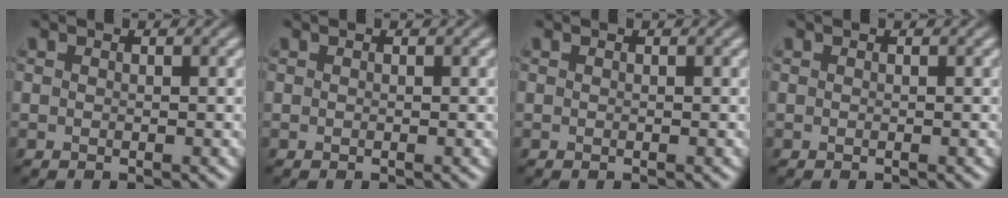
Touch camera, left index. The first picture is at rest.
{"total": 0.0}
{"total": 0.0}
{"total": 0.0}